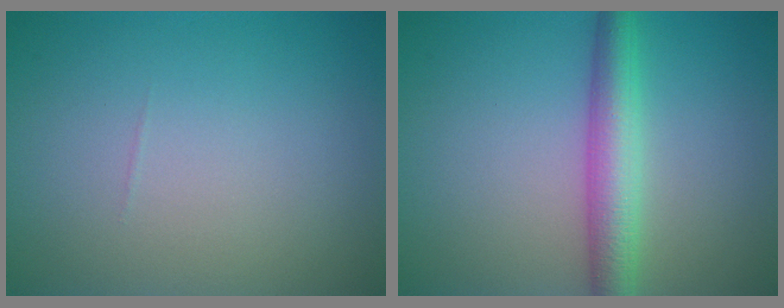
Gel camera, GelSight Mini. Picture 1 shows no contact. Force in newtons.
{"total": 4.3, "press": 4.3, "slide": 0.0}